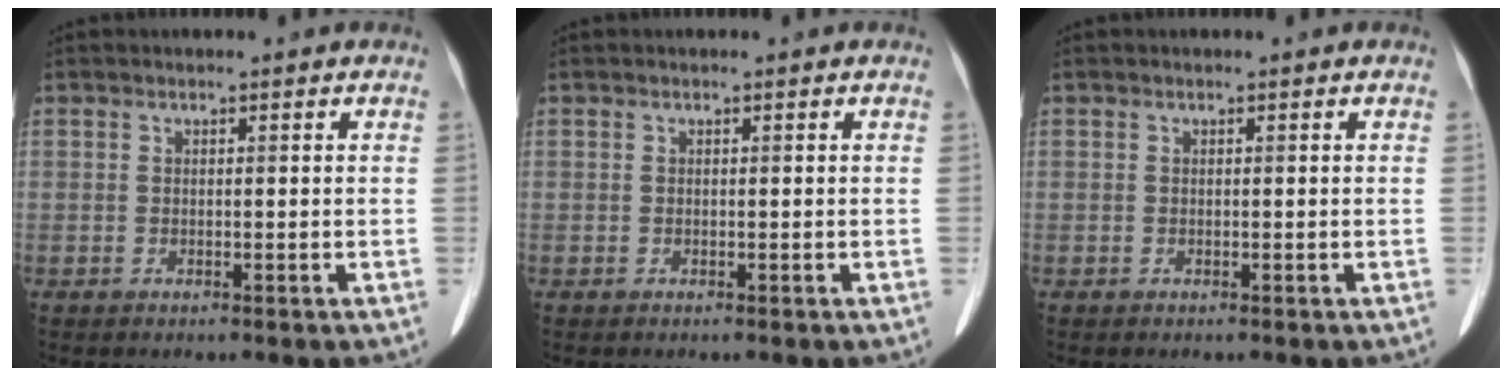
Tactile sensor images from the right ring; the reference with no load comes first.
{"total": 0.0}
{"total": 0.0}